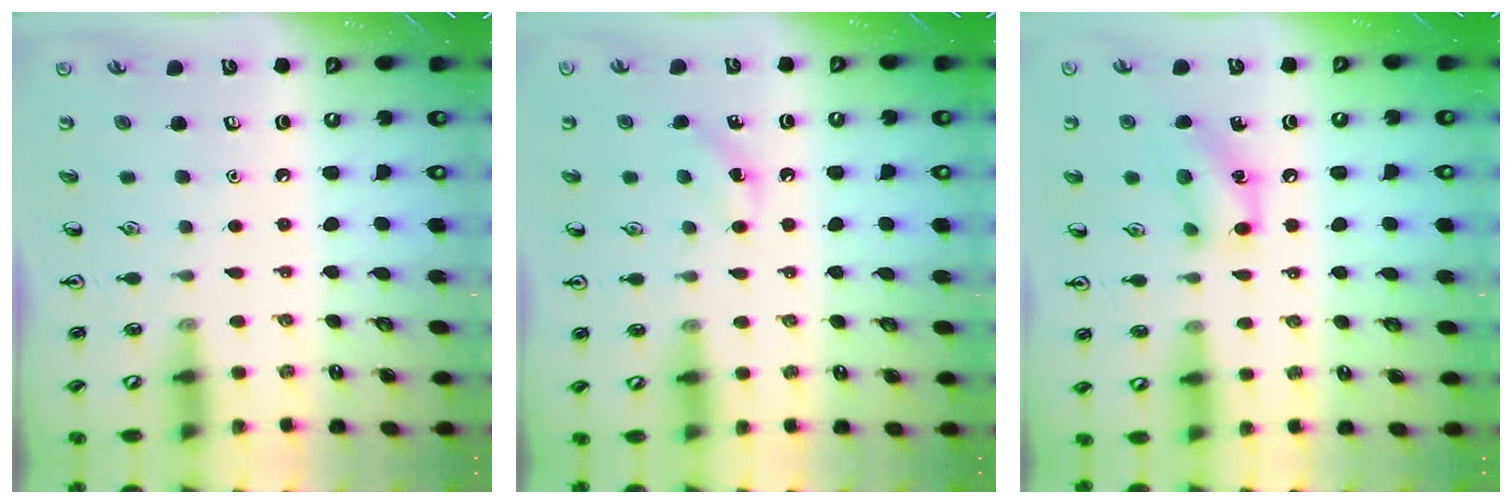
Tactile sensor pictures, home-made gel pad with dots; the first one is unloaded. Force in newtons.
{"total": 5.0, "press": 4.7, "slide": 1.5}
{"total": 10.8, "press": 10.7, "slide": 1.5}